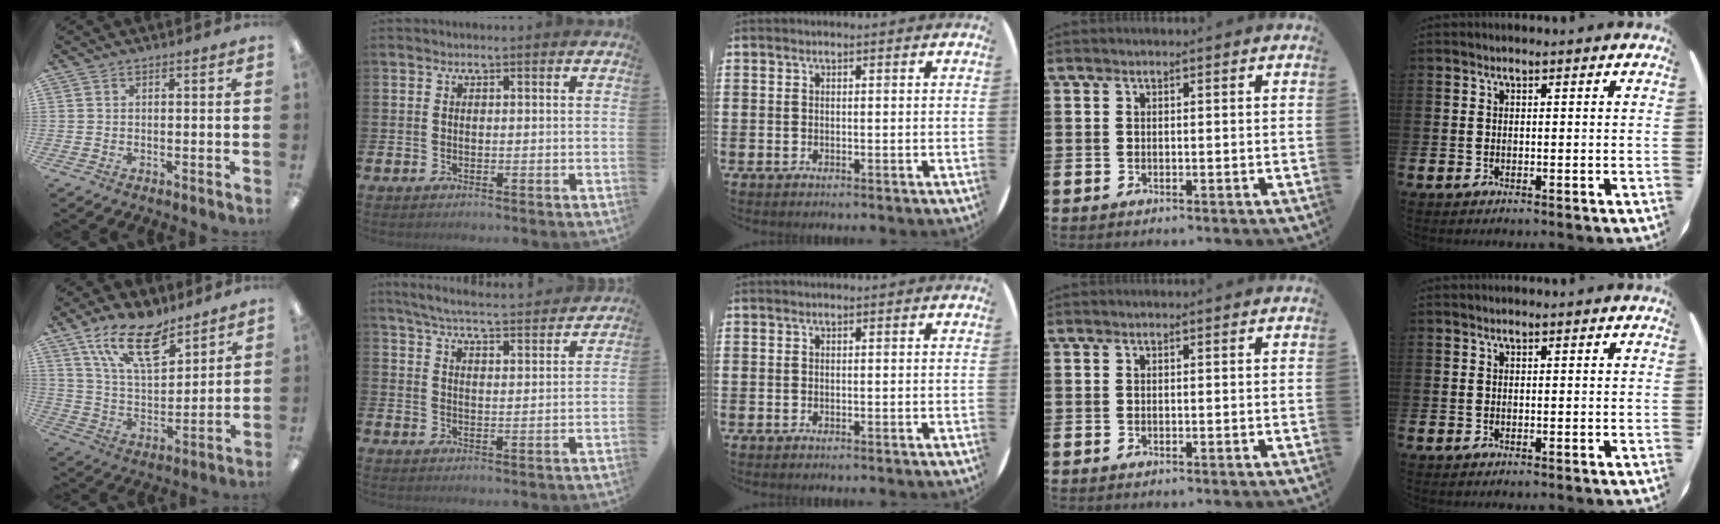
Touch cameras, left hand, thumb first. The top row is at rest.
{"thumb": {"total": 16.7, "force": [11.2, 7.1, 10.2], "torque": [-0.182, -0.046, 0.197]}, "index": {"total": 5.8, "force": [5.6, 0.3, 1.4], "torque": [-0.040, -0.043, 0.096]}}